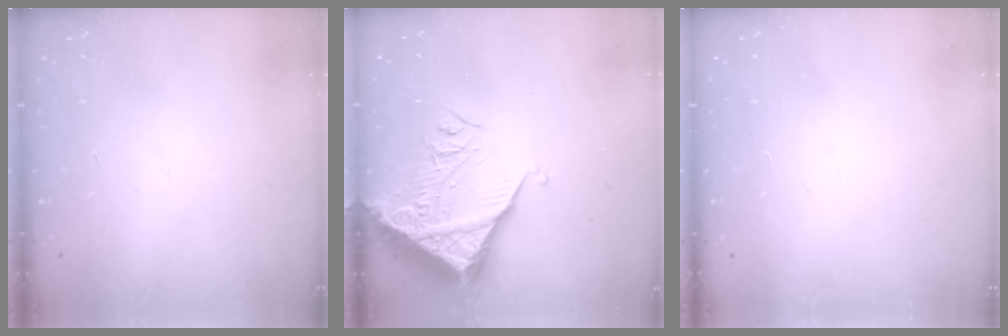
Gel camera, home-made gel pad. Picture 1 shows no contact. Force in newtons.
{"total": 10.6, "press": 10.6, "slide": 1.1}
{"total": 1.5, "press": 1.5, "slide": 0.1}